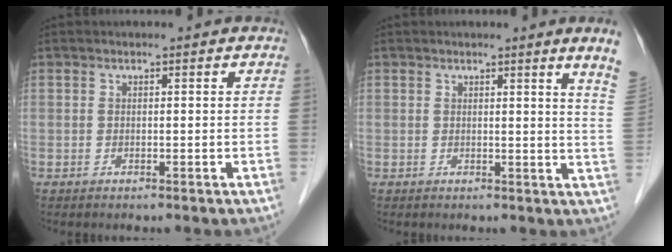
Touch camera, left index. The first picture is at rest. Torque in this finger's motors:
{"motor_torque": [0.33, -0.26, 0.17, 0.05]}